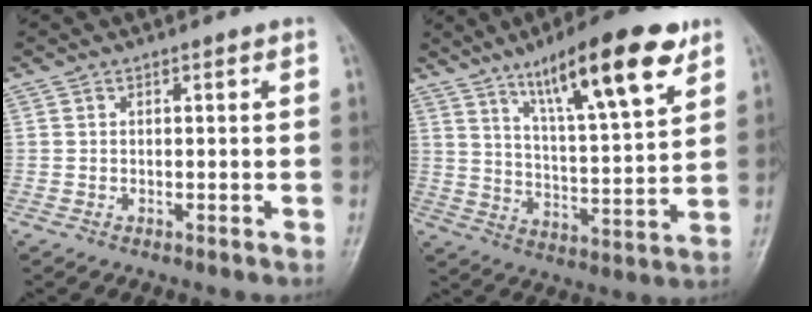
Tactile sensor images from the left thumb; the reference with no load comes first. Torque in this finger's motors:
{"motor_torque": [0.63, 0.63, 1.57, -1.20, 0.17]}